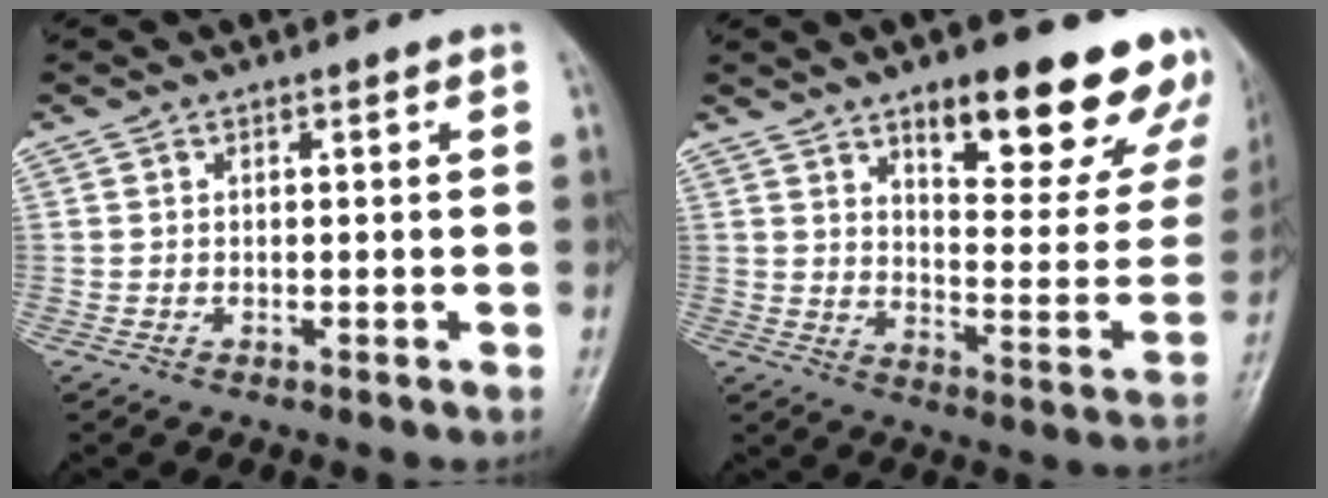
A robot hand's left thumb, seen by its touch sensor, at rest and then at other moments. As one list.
[{"total": 22.6, "force": [15.1, 7.8, 14.9], "torque": [-0.137, -0.078, 0.202]}]